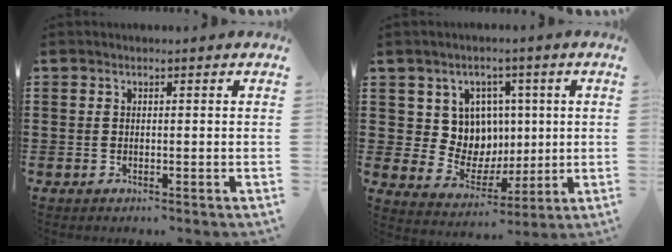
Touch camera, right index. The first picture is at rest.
{"total": 8.0, "force": [2.2, 7.4, 2.0], "torque": [-0.066, -0.005, 0.047]}